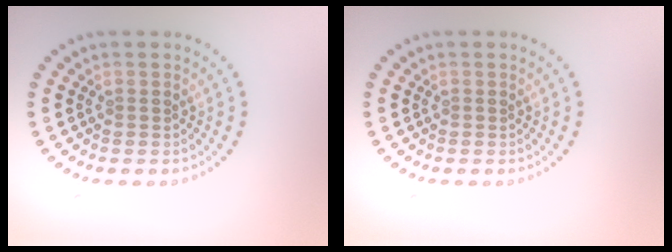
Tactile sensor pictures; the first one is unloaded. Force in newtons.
{"total": 0.0}